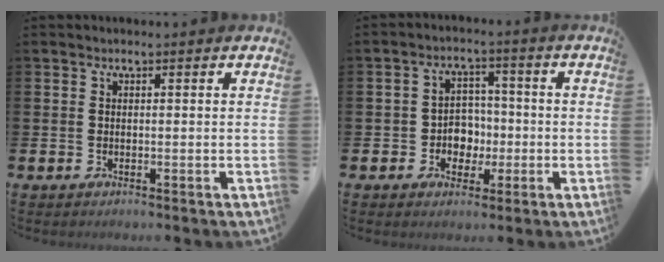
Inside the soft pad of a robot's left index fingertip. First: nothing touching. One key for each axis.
{"total": 4.2, "fx": -0.8, "fy": 3.9, "fz": 1.4, "tx": -0.029, "ty": 0.004, "tz": -0.024}